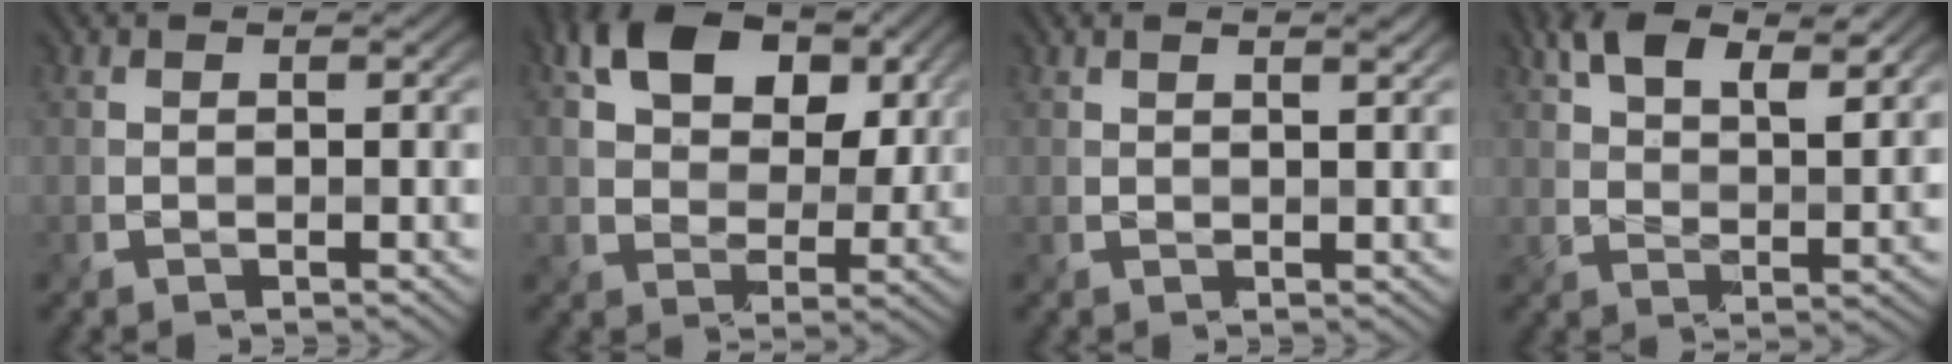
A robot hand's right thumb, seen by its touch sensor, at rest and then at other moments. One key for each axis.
{"total": 11.0, "fx": 4.3, "fy": 7.1, "fz": 7.2, "tx": -0.146, "ty": 0.012, "tz": 0.072}
{"total": 1.6, "fx": 1.1, "fy": 0.2, "fz": 1.1, "tx": -0.018, "ty": -0.001, "tz": 0.019}
{"total": 7.8, "fx": 4.5, "fy": 3.8, "fz": 5.1, "tx": -0.101, "ty": 0.003, "tz": 0.084}